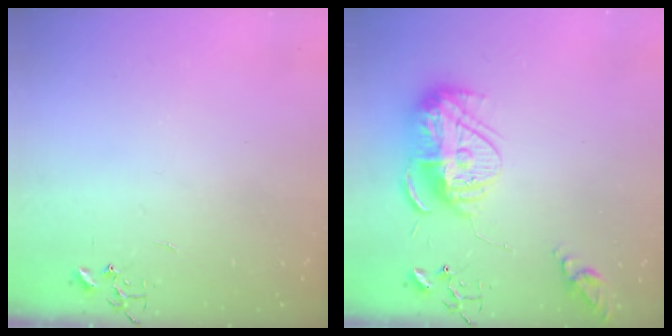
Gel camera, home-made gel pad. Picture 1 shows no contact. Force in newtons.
{"total": 14.4, "press": 14.3, "slide": 1.4}